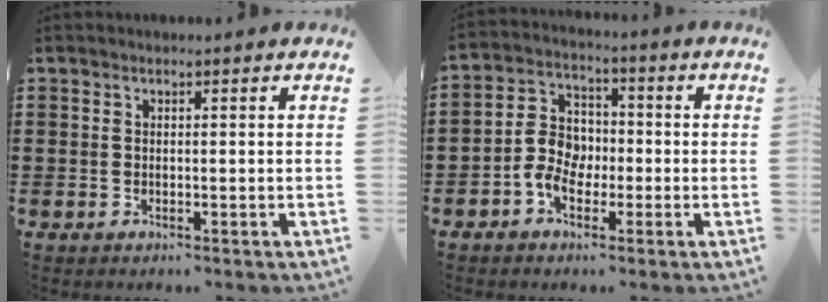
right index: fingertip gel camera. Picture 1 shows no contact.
{"total": 6.3, "force": [-1.9, 4.7, 3.8], "torque": [-0.096, 0.006, -0.040]}